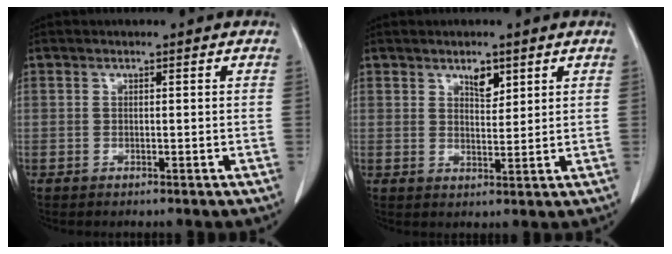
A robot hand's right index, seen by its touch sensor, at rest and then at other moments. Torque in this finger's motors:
{"motor_torque": [0.06, 0.06, 0.06, 0.03]}